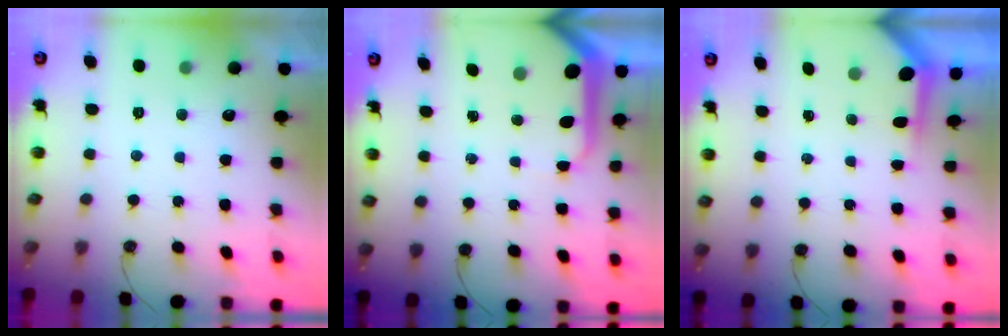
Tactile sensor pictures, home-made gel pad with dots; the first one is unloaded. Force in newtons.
{"total": 7.9, "press": 7.8, "slide": 0.9}
{"total": 3.8, "press": 3.8, "slide": 0.3}